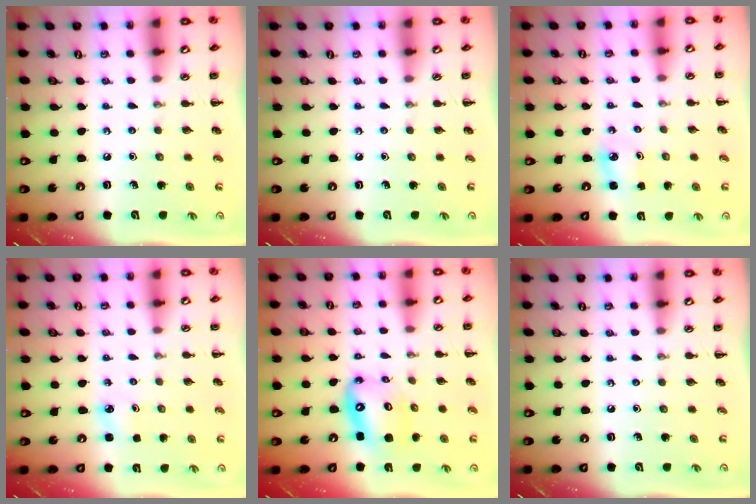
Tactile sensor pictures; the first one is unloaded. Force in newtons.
{"total": 0.0}
{"total": 2.9, "press": 2.8, "slide": 0.5}
{"total": 3.0, "press": 2.8, "slide": 0.9}
{"total": 12.7, "press": 12.2, "slide": 3.3}
{"total": 0.0}